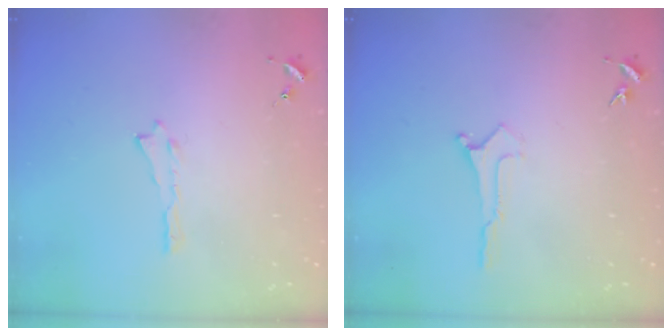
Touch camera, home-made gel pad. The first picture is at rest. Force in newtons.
{"total": 0.0}